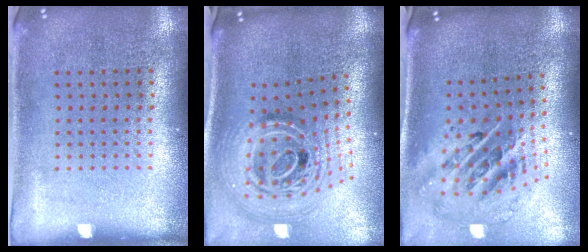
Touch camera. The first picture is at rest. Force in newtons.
{"total": 2.7, "press": 1.9, "slide": 1.9}
{"total": 2.7, "press": 1.8, "slide": 1.9}